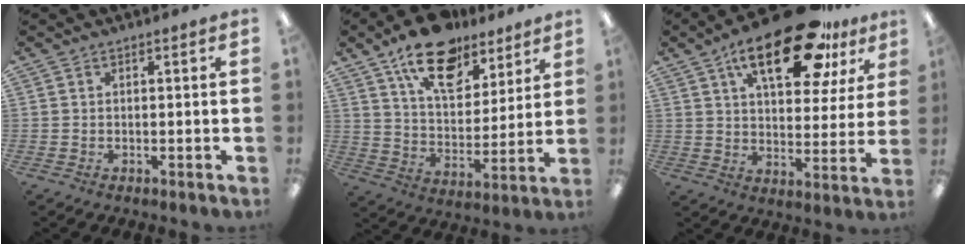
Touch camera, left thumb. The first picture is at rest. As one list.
[{"total": 17.4, "force": [12.1, 8.9, 8.8], "torque": [-0.139, -0.064, 0.212]}, {"total": 22.1, "force": [13.0, 9.3, 15.3], "torque": [-0.230, -0.056, 0.209]}]